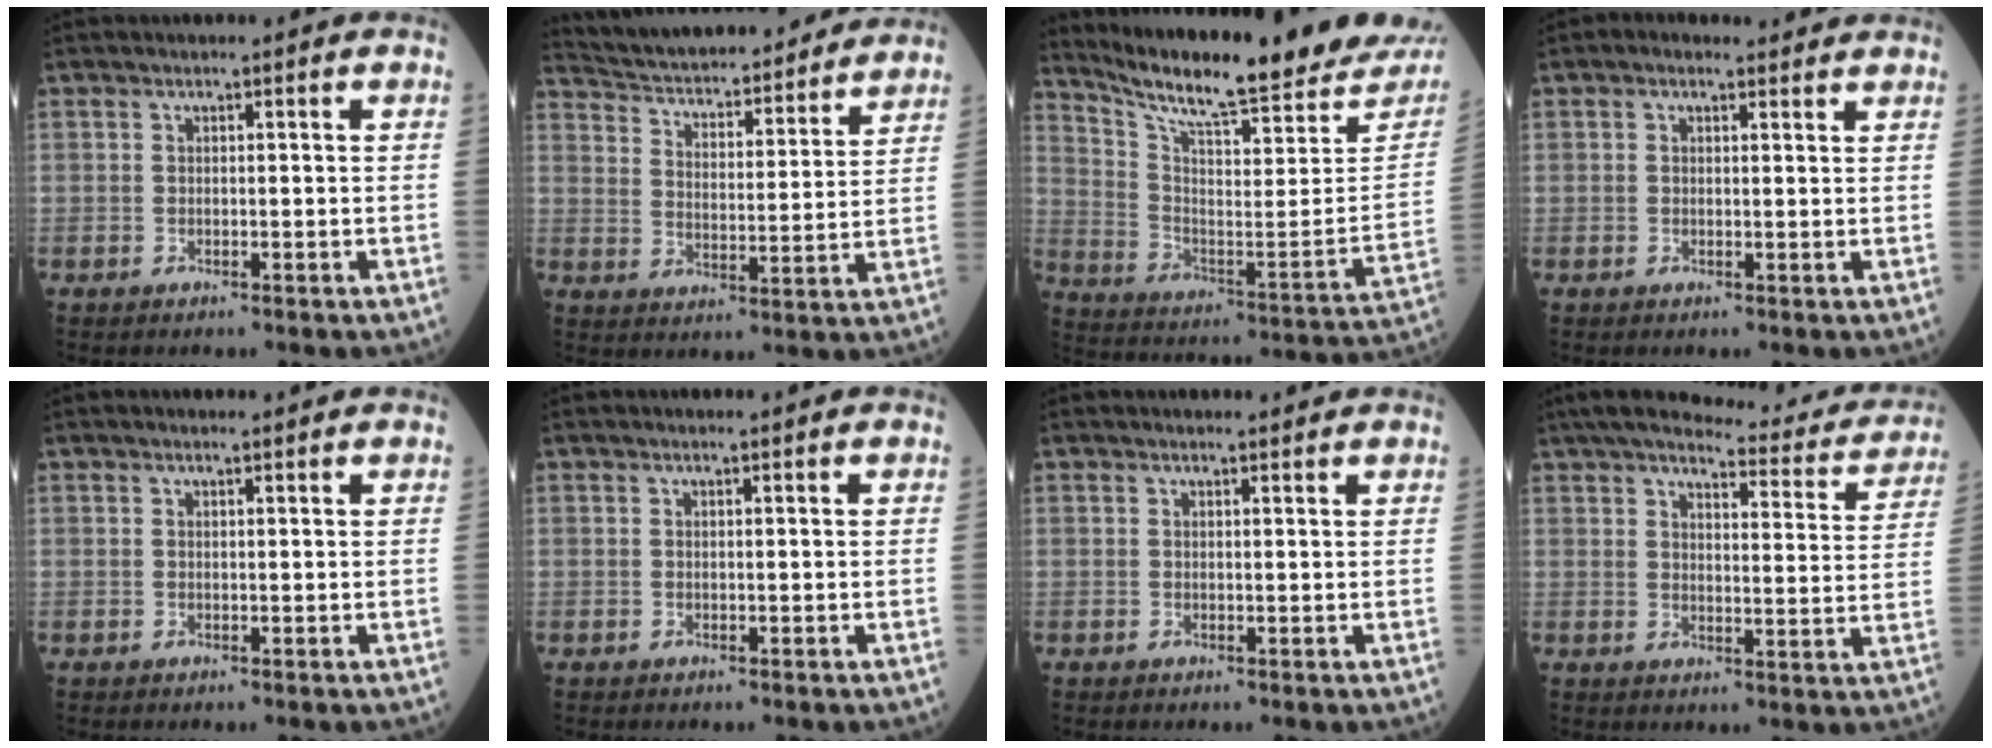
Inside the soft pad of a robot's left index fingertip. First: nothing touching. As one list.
[{"total": 22.7, "force": [21.1, 3.8, 7.6], "torque": [-0.123, -0.003, 0.292]}, {"total": 22.7, "force": [20.6, 0.2, 9.5], "torque": [-0.170, -0.077, 0.303]}, {"total": 2.7, "force": [2.1, 1.3, 1.1], "torque": [-0.018, 0.021, 0.027]}, {"total": 1.9, "force": [1.8, 0.1, 0.5], "torque": [-0.010, 0.009, 0.024]}, {"total": 0.9, "force": [0.8, 0.0, 0.3], "torque": [-0.008, 0.005, 0.013]}, {"total": 2.5, "force": [2.5, 0.3, 0.5], "torque": [-0.012, 0.008, 0.030]}, {"total": 20.2, "force": [18.0, 3.8, 8.2], "torque": [-0.104, -0.021, 0.212]}]